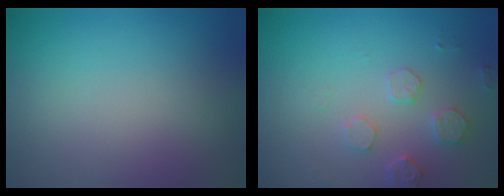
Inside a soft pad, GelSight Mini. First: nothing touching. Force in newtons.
{"total": 2.5, "press": 2.5, "slide": 0.5}